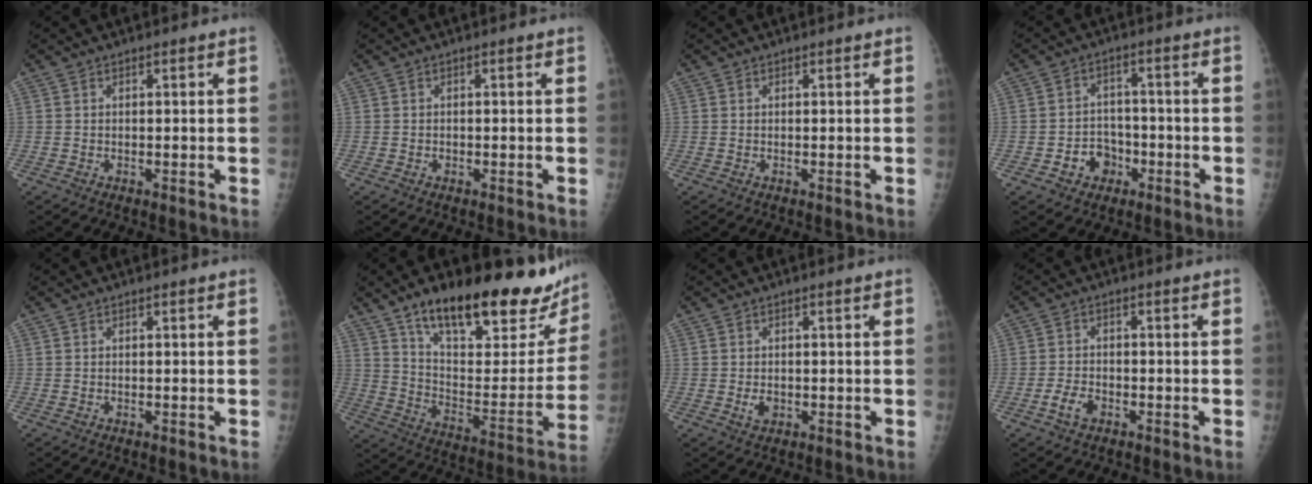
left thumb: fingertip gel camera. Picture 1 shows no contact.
{"total": 0.6, "force": [-0.2, 0.5, 0.2], "torque": [0.002, 0.003, -0.005]}
{"total": 0.0}
{"total": 6.3, "force": [-2.7, 5.2, 2.3], "torque": [-0.005, 0.027, -0.041]}
{"total": 0.0}
{"total": 29.6, "force": [19.5, 10.5, 19.7], "torque": [-0.250, -0.061, 0.298]}
{"total": 2.3, "force": [-0.4, 1.6, 1.5], "torque": [-0.020, 0.000, -0.004]}
{"total": 3.6, "force": [-1.9, 2.2, 2.1], "torque": [-0.039, 0.013, -0.035]}